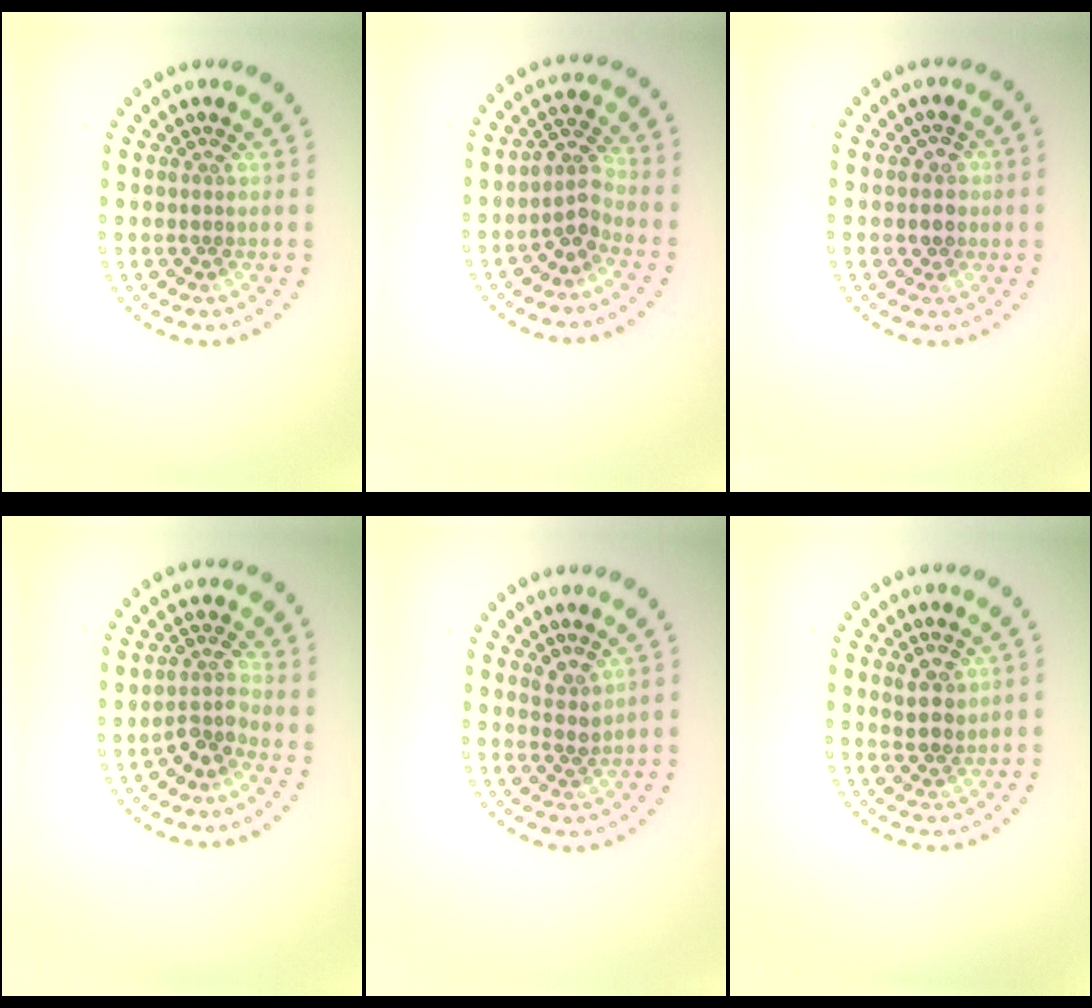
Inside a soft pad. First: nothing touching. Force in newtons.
{"total": 2.6, "press": 2.0, "slide": 1.7}
{"total": 1.9, "press": 1.8, "slide": 0.8}
{"total": 2.5, "press": 1.9, "slide": 1.6}
{"total": 1.7, "press": 1.3, "slide": 1.1}
{"total": 2.3, "press": 2.1, "slide": 0.9}